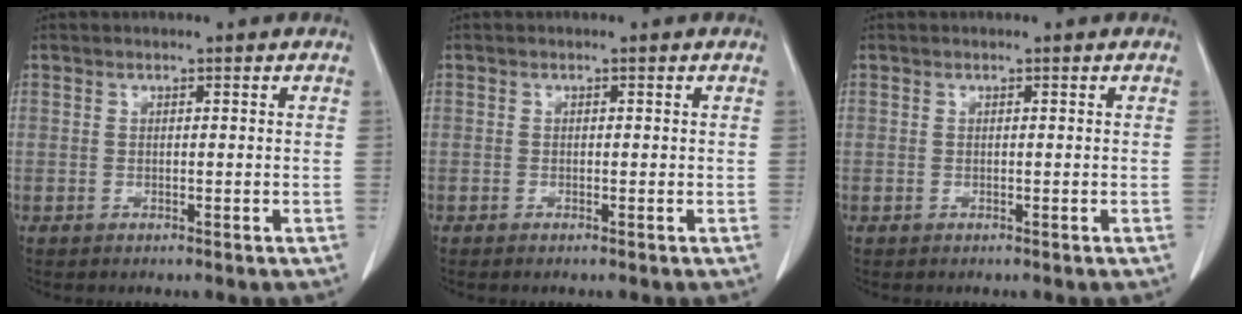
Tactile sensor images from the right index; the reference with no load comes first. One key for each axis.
{"total": 0.0}
{"total": 0.0}